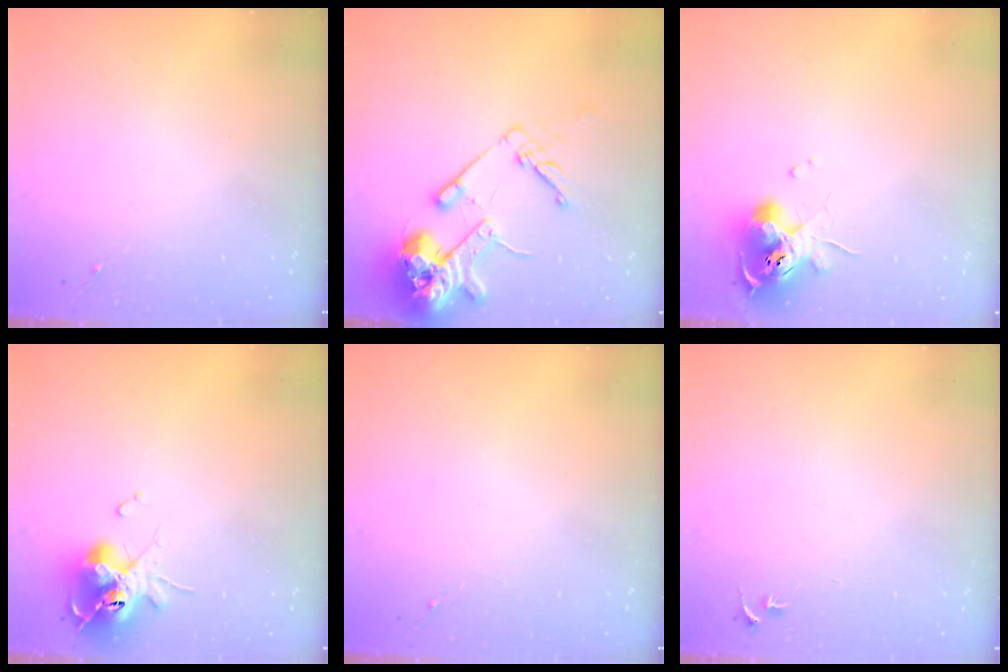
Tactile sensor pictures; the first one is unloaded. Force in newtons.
{"total": 17.0, "press": 16.8, "slide": 2.4}
{"total": 13.1, "press": 13.0, "slide": 1.8}
{"total": 13.8, "press": 13.8, "slide": 1.5}
{"total": 0.0}
{"total": 2.7, "press": 2.7, "slide": 0.3}